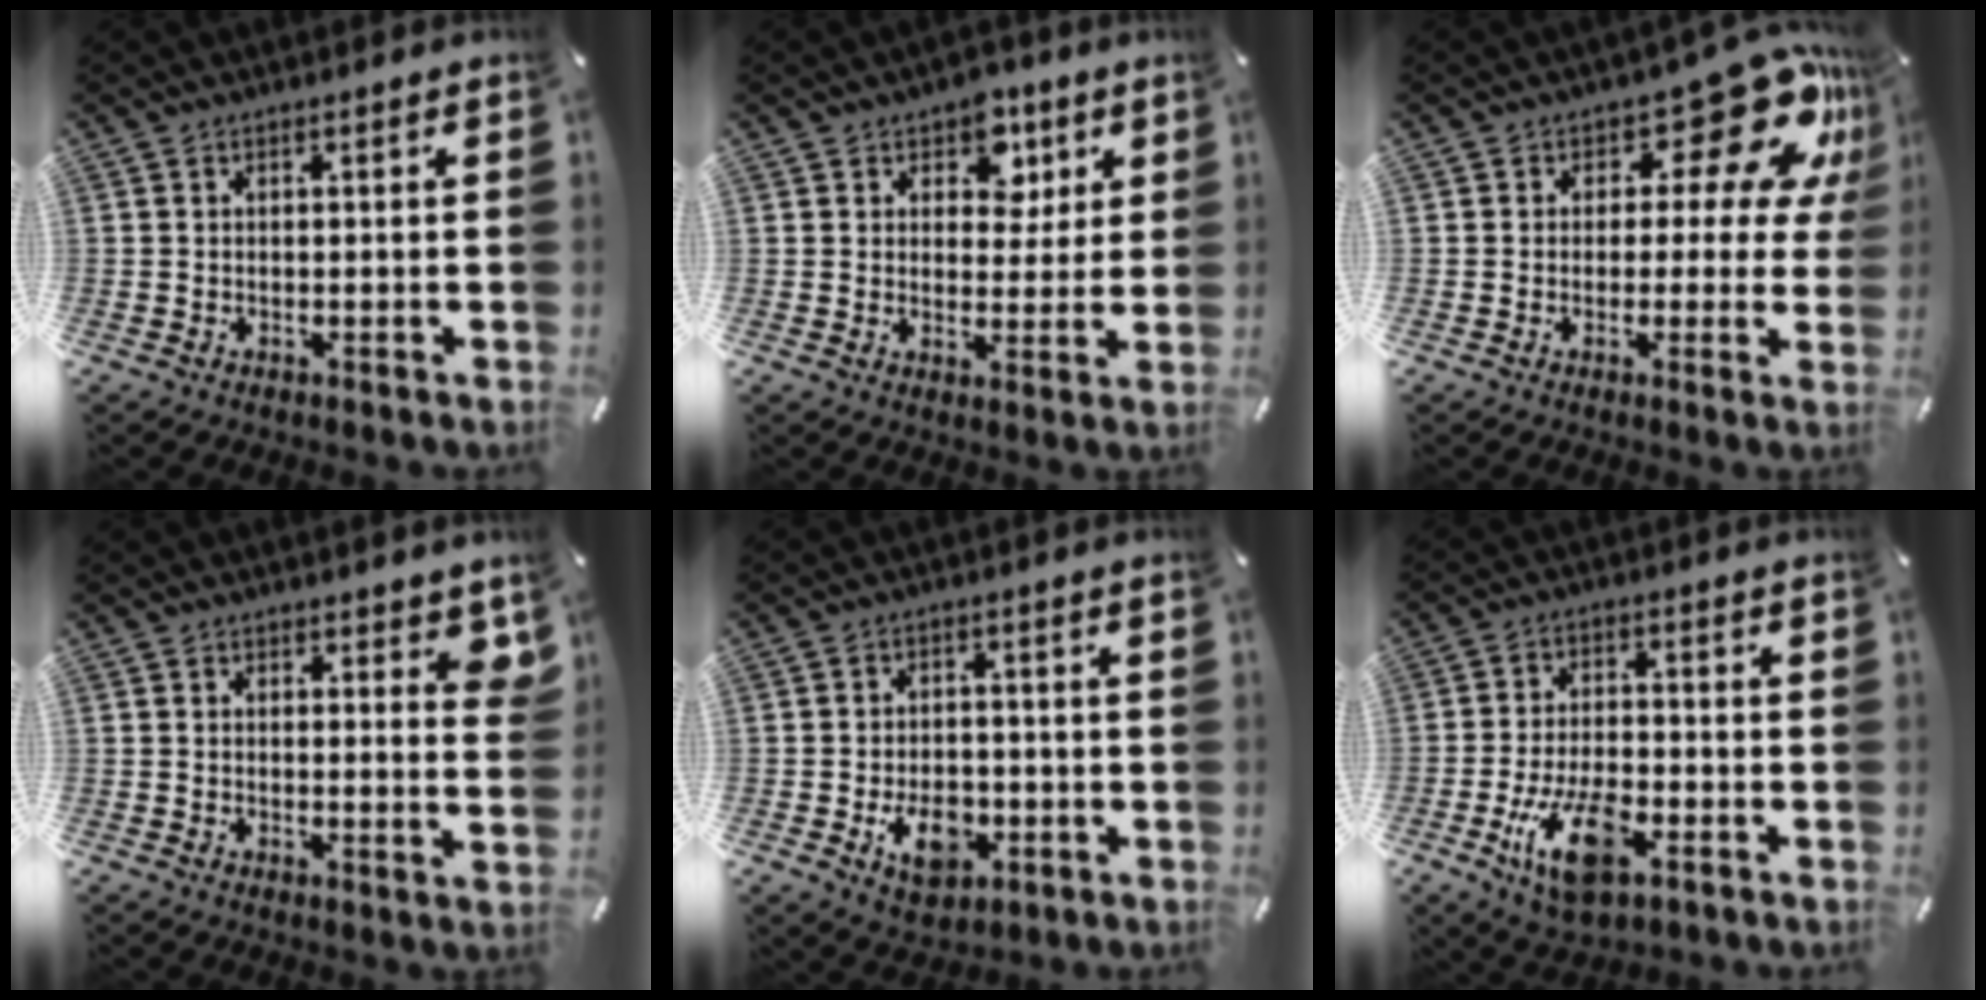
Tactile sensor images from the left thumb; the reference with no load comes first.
{"total": 8.4, "force": [3.9, 6.4, 3.8], "torque": [-0.039, -0.013, 0.065]}
{"total": 16.3, "force": [8.0, 8.3, 11.5], "torque": [-0.141, -0.056, 0.133]}
{"total": 3.7, "force": [2.6, 1.8, 2.0], "torque": [-0.005, -0.017, 0.040]}
{"total": 8.3, "force": [-2.4, 5.9, 5.3], "torque": [-0.086, 0.009, -0.040]}
{"total": 11.7, "force": [-5.2, 5.8, 8.8], "torque": [-0.173, 0.011, -0.095]}